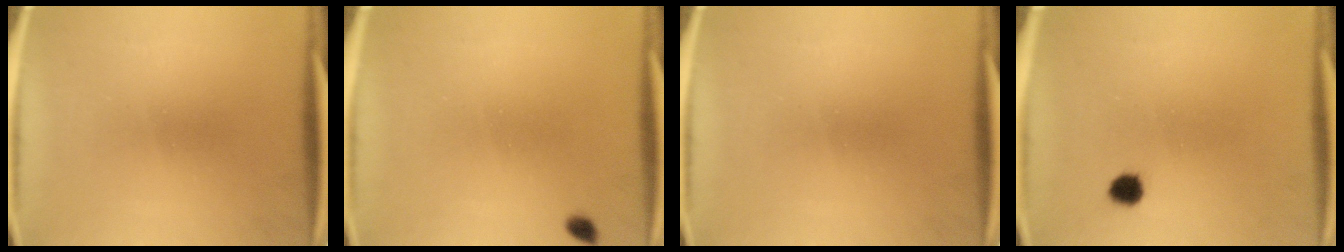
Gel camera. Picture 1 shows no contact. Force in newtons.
{"total": 1.1}
{"total": 0.0}
{"total": 2.5}